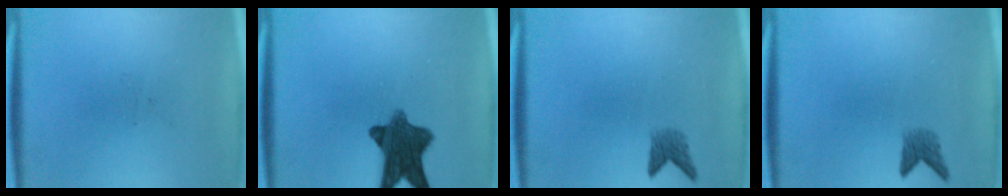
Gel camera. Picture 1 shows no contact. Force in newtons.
{"total": 10.3}
{"total": 2.0}
{"total": 2.0}